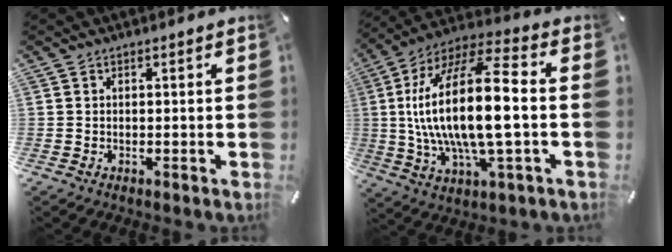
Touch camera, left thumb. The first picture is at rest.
{"total": 22.5, "force": [0.0, 8.4, 20.8], "torque": [-0.425, -0.004, -0.011]}